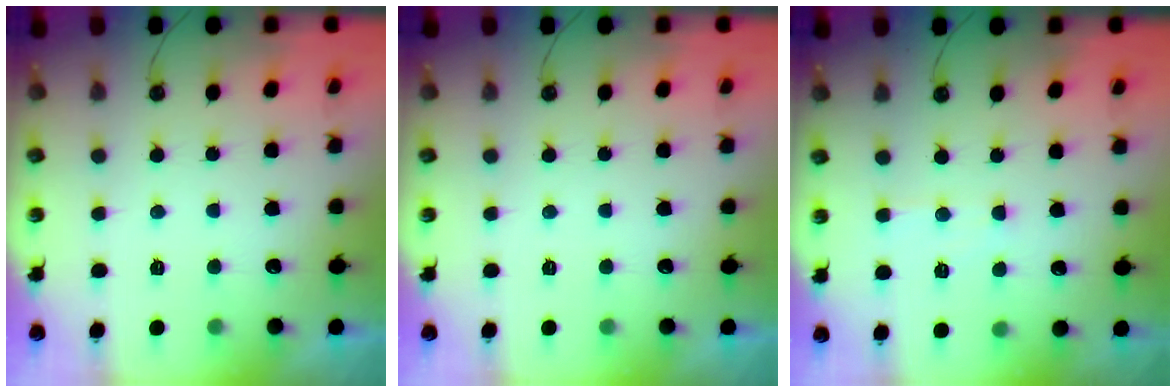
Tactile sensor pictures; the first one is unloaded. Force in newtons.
{"total": 0.0}
{"total": 4.8, "press": 4.7, "slide": 0.6}